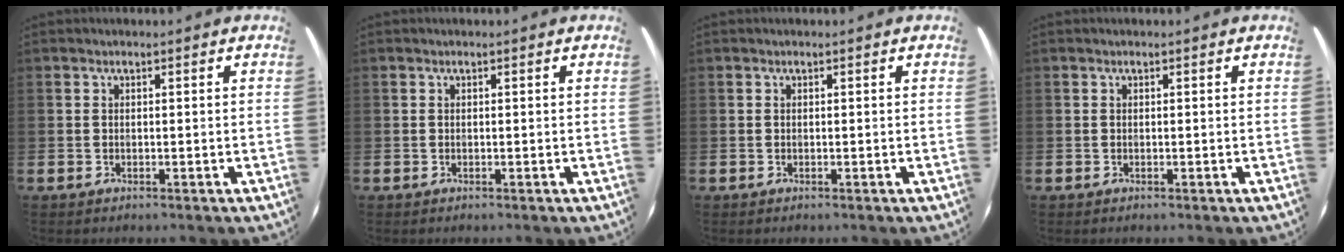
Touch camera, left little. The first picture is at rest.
{"total": 0.0}
{"total": 0.0}
{"total": 0.0}